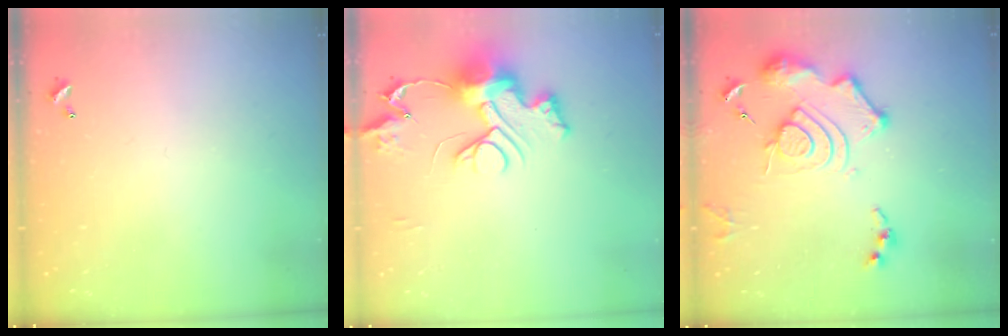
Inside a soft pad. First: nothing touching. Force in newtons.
{"total": 13.0, "press": 13.0, "slide": 0.8}
{"total": 15.2, "press": 15.1, "slide": 1.7}